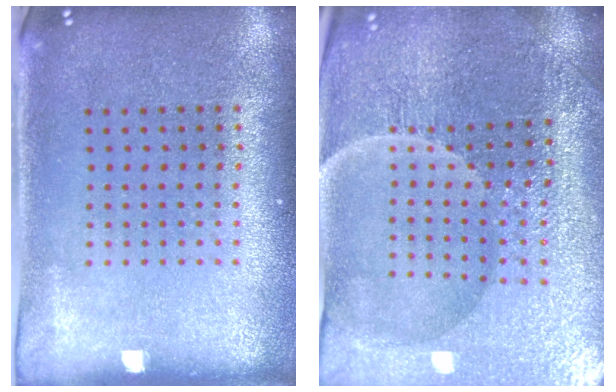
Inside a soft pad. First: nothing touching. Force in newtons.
{"total": 4.6, "press": 4.5, "slide": 1.1}